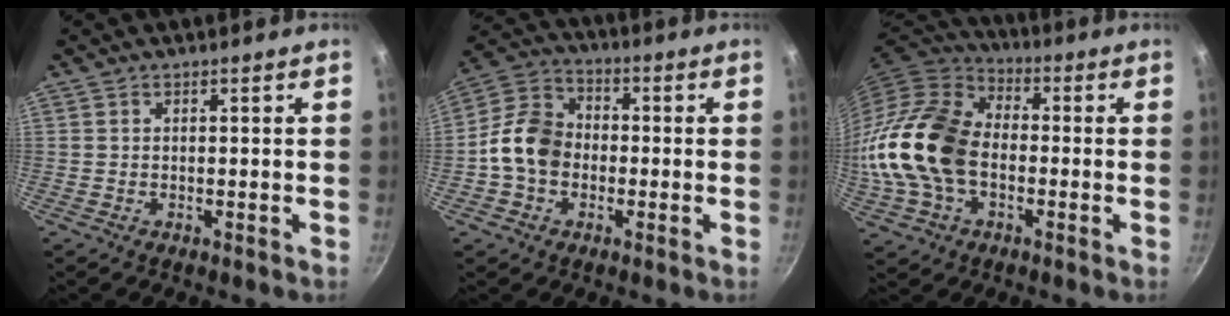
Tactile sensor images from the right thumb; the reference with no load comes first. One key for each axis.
{"total": 10.8, "fx": -1.8, "fy": 8.5, "fz": 6.5, "tx": -0.091, "ty": 0.031, "tz": -0.054}
{"total": 18.9, "fx": -2.3, "fy": 13.2, "fz": 13.3, "tx": -0.248, "ty": 0.033, "tz": -0.054}